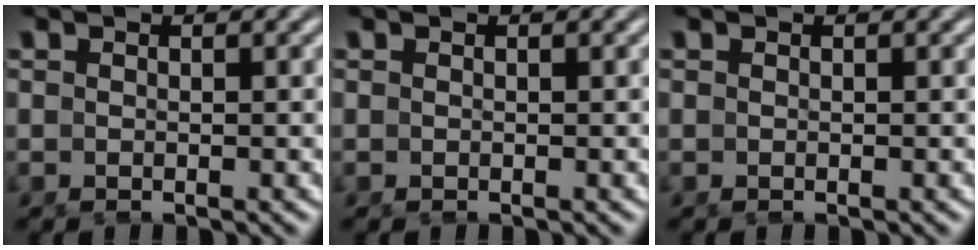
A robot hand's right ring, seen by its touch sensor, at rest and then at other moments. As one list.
[{"total": 0.0}, {"total": 0.0}]